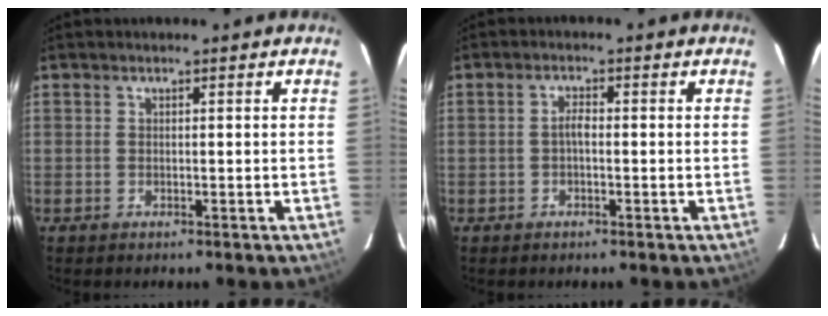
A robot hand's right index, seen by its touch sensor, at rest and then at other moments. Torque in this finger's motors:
{"motor_torque": [0.47, -0.01, 0.29, 0.06]}